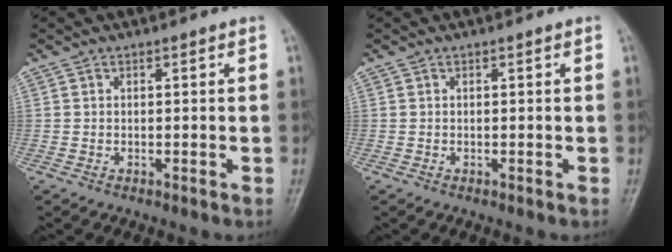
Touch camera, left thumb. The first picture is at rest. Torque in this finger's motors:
{"motor_torque": [-0.05, 0.05, 0.00, 0.00, 0.00]}